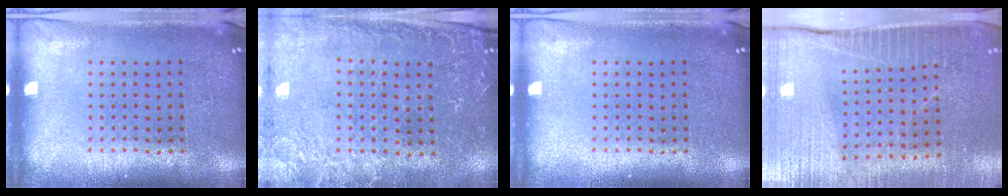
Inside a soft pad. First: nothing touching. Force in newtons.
{"total": 0.6, "press": 0.4, "slide": 0.4}
{"total": 0.0}
{"total": 3.6, "press": 3.5, "slide": 0.6}